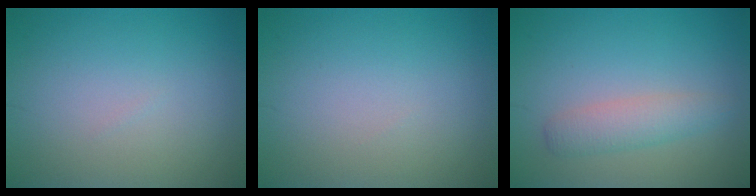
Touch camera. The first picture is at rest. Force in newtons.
{"total": 0.0}
{"total": 2.6, "press": 2.6, "slide": 0.0}